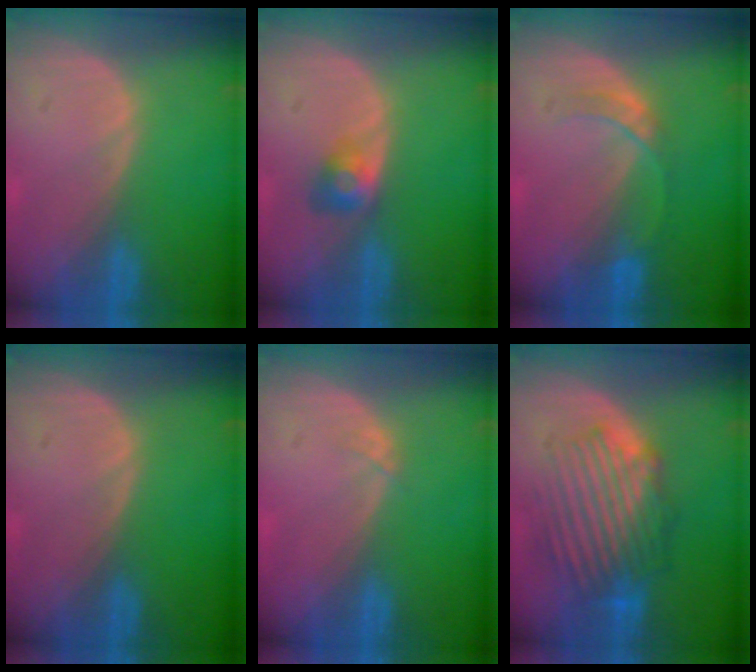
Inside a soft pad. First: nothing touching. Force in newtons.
{"total": 3.0, "press": 2.5, "slide": 1.5}
{"total": 3.0, "press": 3.0, "slide": 0.3}
{"total": 0.0}
{"total": 0.7, "press": 0.6, "slide": 0.3}
{"total": 8.9, "press": 8.6, "slide": 2.2}